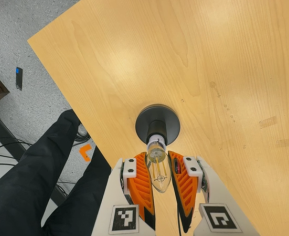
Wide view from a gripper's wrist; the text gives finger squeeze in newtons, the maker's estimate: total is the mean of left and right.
{"total": 22.5, "left": 23.5, "right": 21.6}